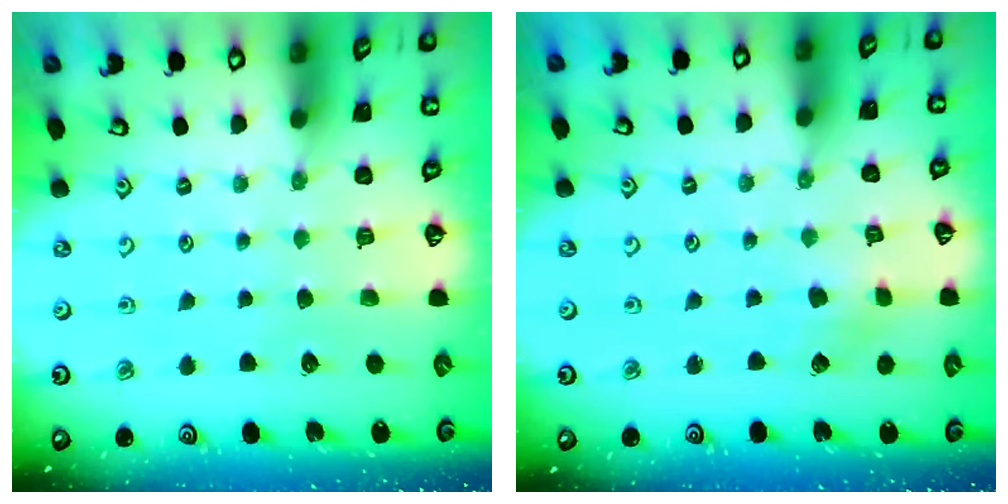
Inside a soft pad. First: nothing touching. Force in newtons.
{"total": 2.8, "press": 2.8, "slide": 0.4}